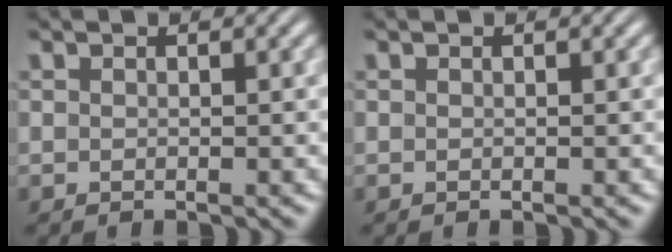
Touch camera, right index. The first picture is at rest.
{"total": 0.0}